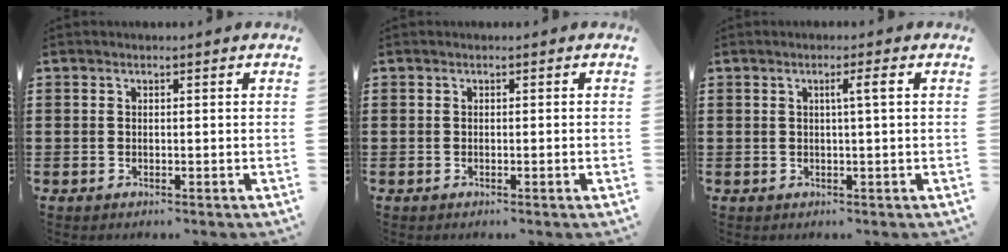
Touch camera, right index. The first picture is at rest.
{"total": 0.5, "force": [-0.2, -0.3, 0.4], "torque": [-0.006, -0.005, -0.003]}
{"total": 2.4, "force": [0.3, -0.3, 2.3], "torque": [-0.042, -0.002, 0.001]}